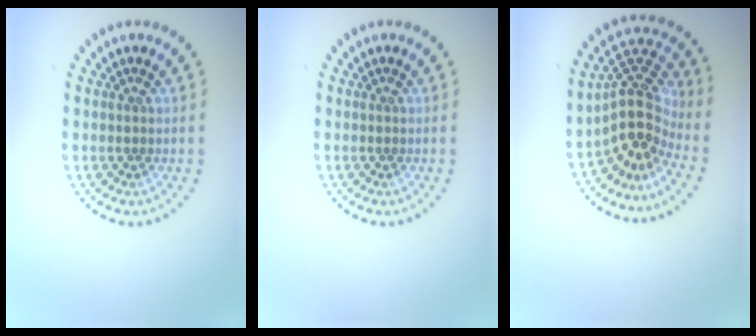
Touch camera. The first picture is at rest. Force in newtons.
{"total": 0.0}
{"total": 4.6, "press": 3.6, "slide": 3.0}